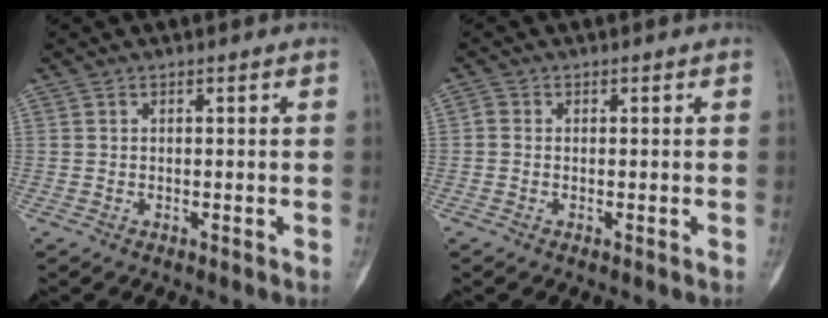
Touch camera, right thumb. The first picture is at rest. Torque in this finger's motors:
{"motor_torque": [-0.05, 0.01, -0.08, -0.29, 0.00]}